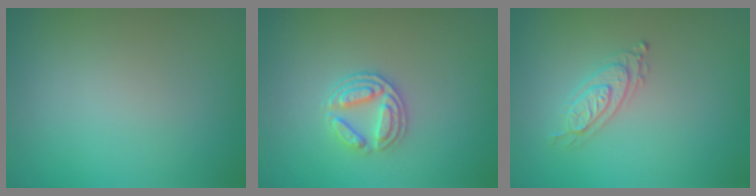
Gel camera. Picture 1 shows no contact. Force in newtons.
{"total": 3.0, "press": 2.7, "slide": 1.5}
{"total": 2.1, "press": 2.1, "slide": 0.4}